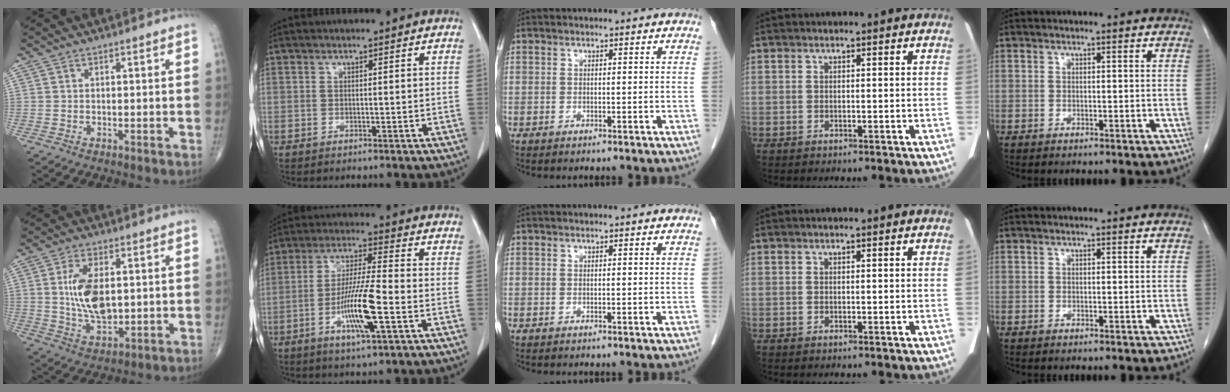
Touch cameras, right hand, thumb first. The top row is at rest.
{"thumb": {"total": 11.0, "force": [1.3, 5.8, 9.2], "torque": [-0.168, -0.010, 0.032]}, "index": {"total": 10.7, "force": [-3.5, 0.6, 10.1], "torque": [-0.193, -0.010, -0.067]}}